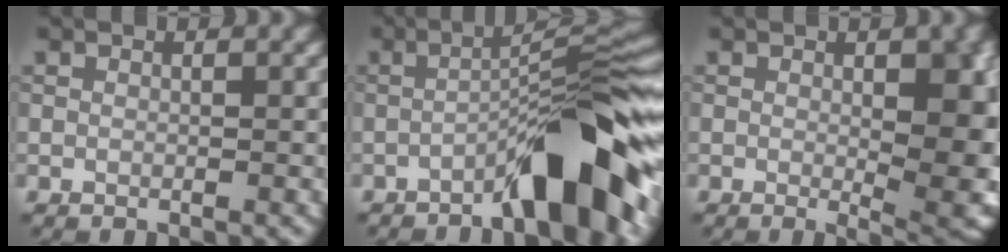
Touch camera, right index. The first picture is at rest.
{"total": 8.6, "force": [-4.6, 1.3, 7.1], "torque": [-0.096, 0.029, -0.080]}
{"total": 8.9, "force": [0.0, 3.1, 8.3], "torque": [-0.095, -0.007, 0.006]}